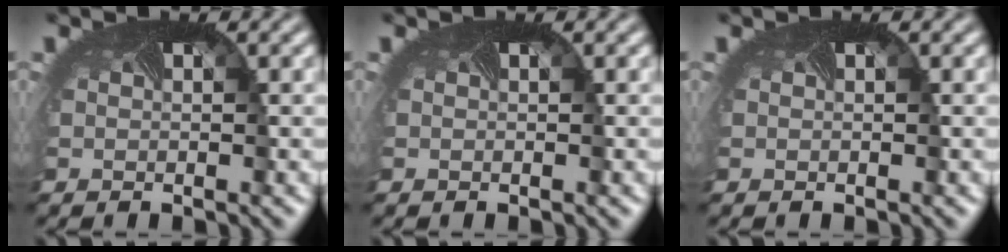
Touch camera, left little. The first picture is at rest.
{"total": 0.0}
{"total": 0.0}